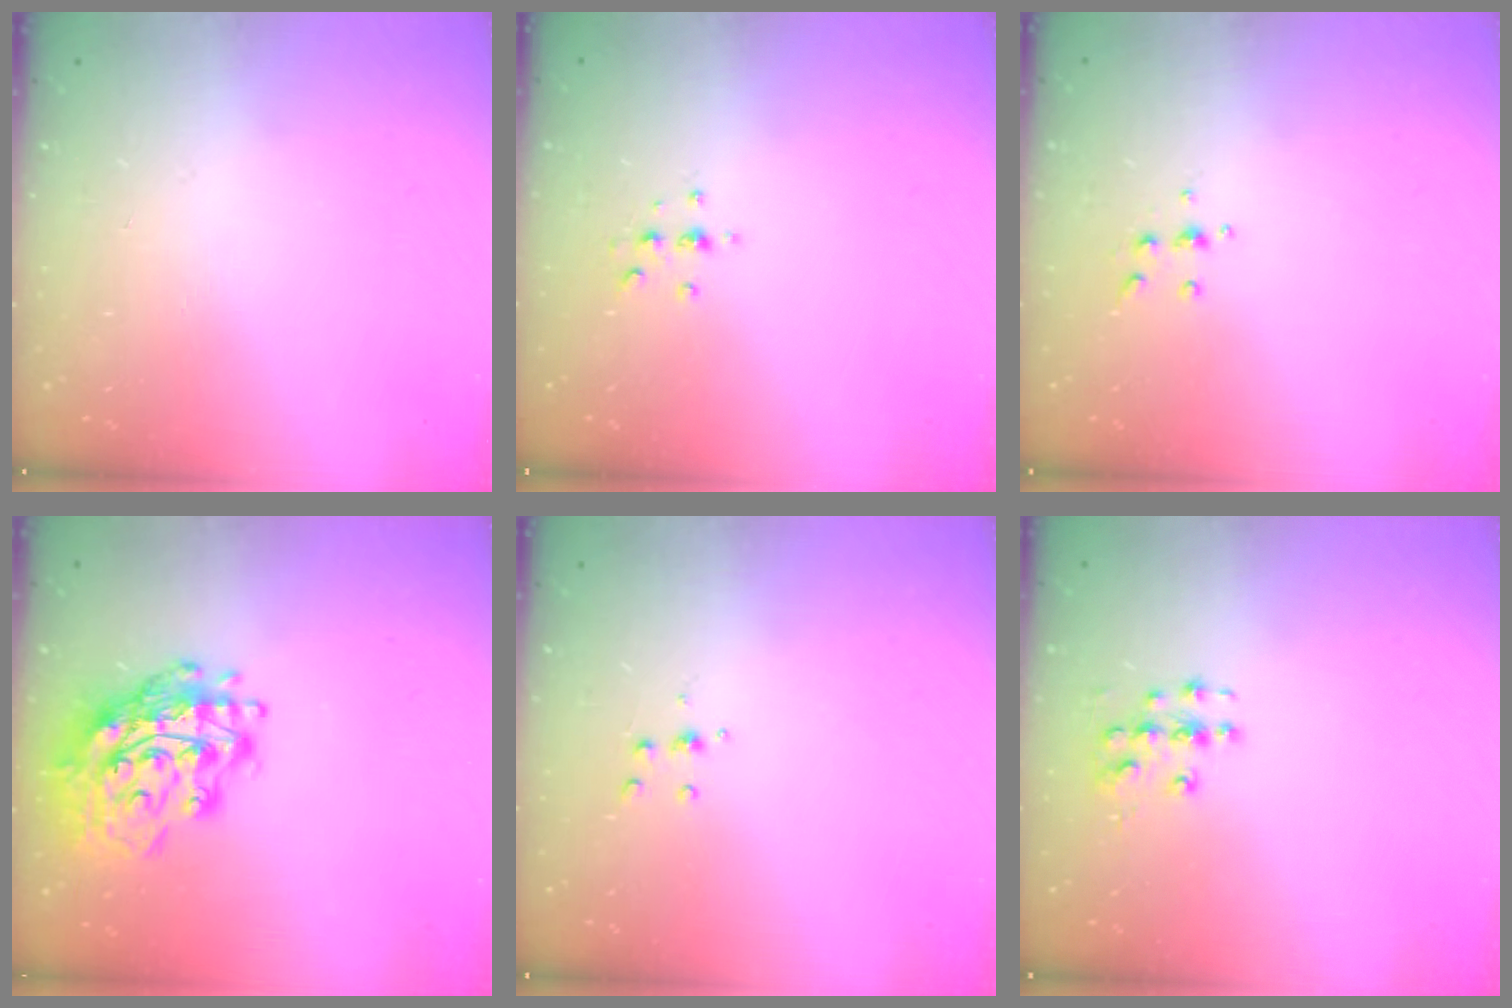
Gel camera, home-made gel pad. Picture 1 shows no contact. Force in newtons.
{"total": 2.8, "press": 2.7, "slide": 0.3}
{"total": 5.0, "press": 4.9, "slide": 0.8}
{"total": 21.4, "press": 21.3, "slide": 2.1}
{"total": 4.5, "press": 4.5, "slide": 0.6}
{"total": 4.7, "press": 4.7, "slide": 0.2}